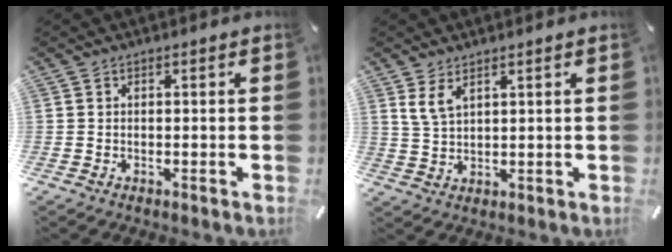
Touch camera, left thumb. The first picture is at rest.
{"total": 4.6, "force": [2.8, 2.1, 2.9], "torque": [-0.063, 0.000, 0.053]}